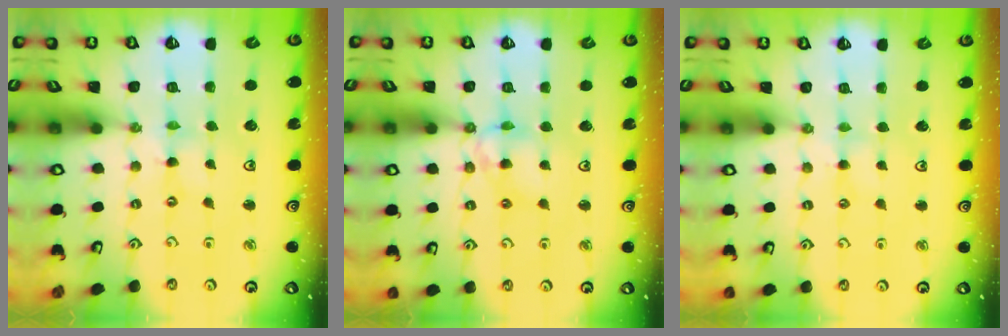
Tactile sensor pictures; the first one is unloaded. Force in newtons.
{"total": 8.5, "press": 8.5, "slide": 0.7}
{"total": 2.0, "press": 1.9, "slide": 0.3}